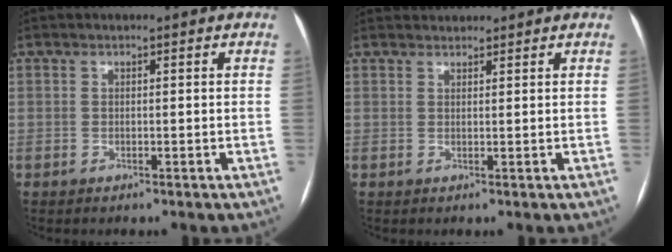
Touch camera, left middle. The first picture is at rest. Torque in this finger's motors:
{"motor_torque": [0.02, -0.07, -0.03, -0.01]}